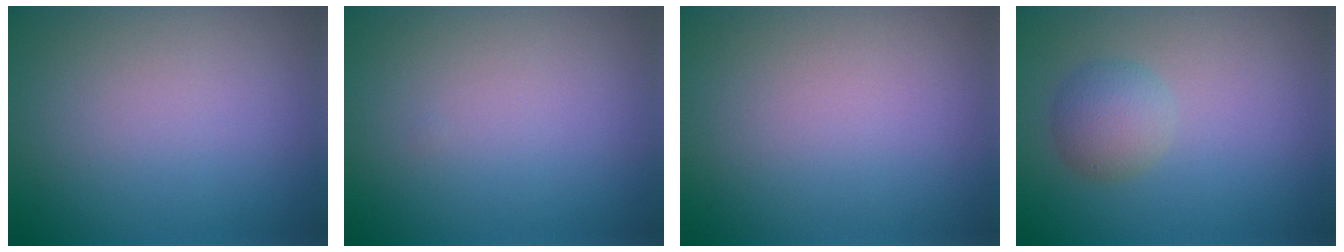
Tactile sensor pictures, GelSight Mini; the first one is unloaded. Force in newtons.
{"total": 0.0}
{"total": 0.0}
{"total": 2.6, "press": 2.6, "slide": 0.1}